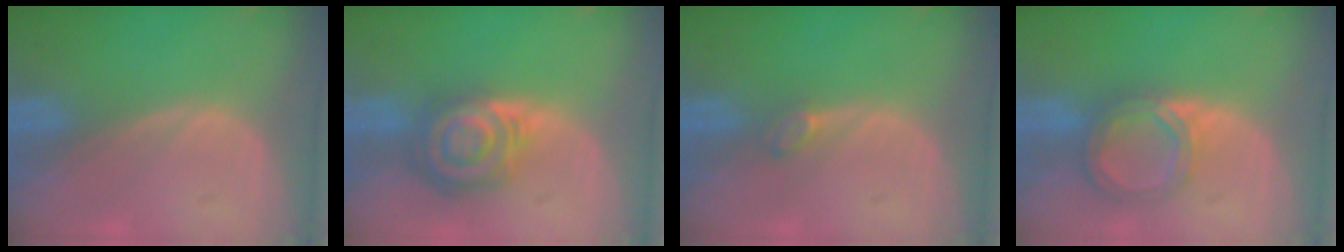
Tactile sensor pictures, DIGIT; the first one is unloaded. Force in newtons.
{"total": 8.2, "press": 7.2, "slide": 3.9}
{"total": 1.4, "press": 1.4, "slide": 0.2}
{"total": 5.8, "press": 5.3, "slide": 2.4}